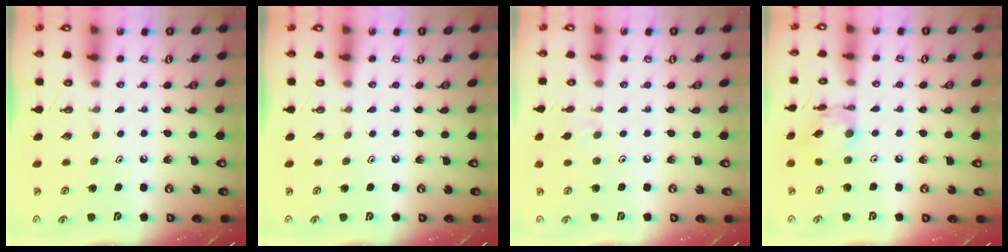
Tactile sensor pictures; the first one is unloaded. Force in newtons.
{"total": 0.0}
{"total": 2.6, "press": 2.6, "slide": 0.5}
{"total": 7.0, "press": 6.9, "slide": 0.3}